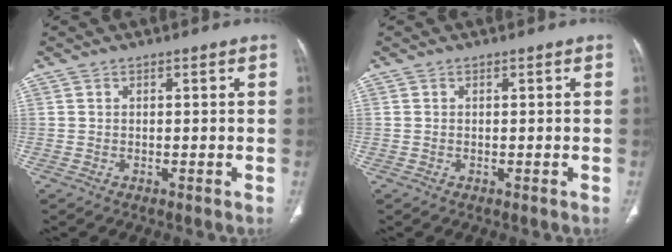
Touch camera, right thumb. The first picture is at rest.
{"total": 0.0}